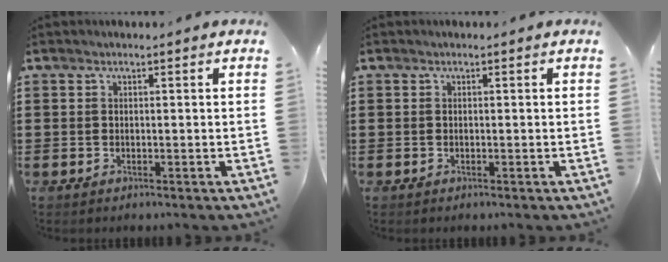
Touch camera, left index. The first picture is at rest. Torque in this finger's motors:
{"motor_torque": [0.00, -0.01, 0.00, 0.00]}